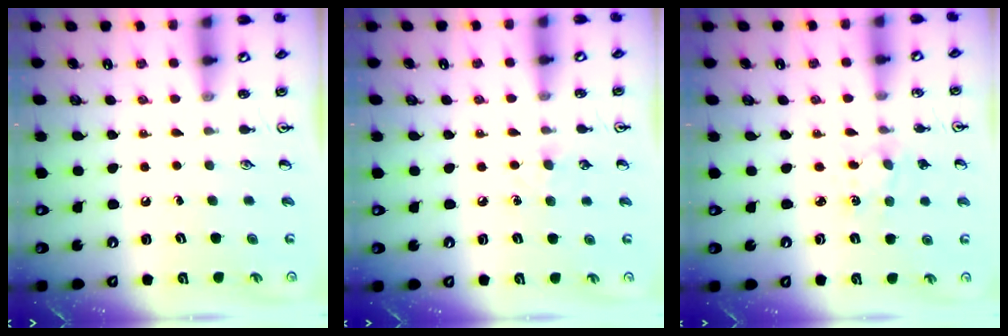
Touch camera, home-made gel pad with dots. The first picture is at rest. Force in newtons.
{"total": 5.7, "press": 5.6, "slide": 0.7}
{"total": 2.7, "press": 2.7, "slide": 0.4}